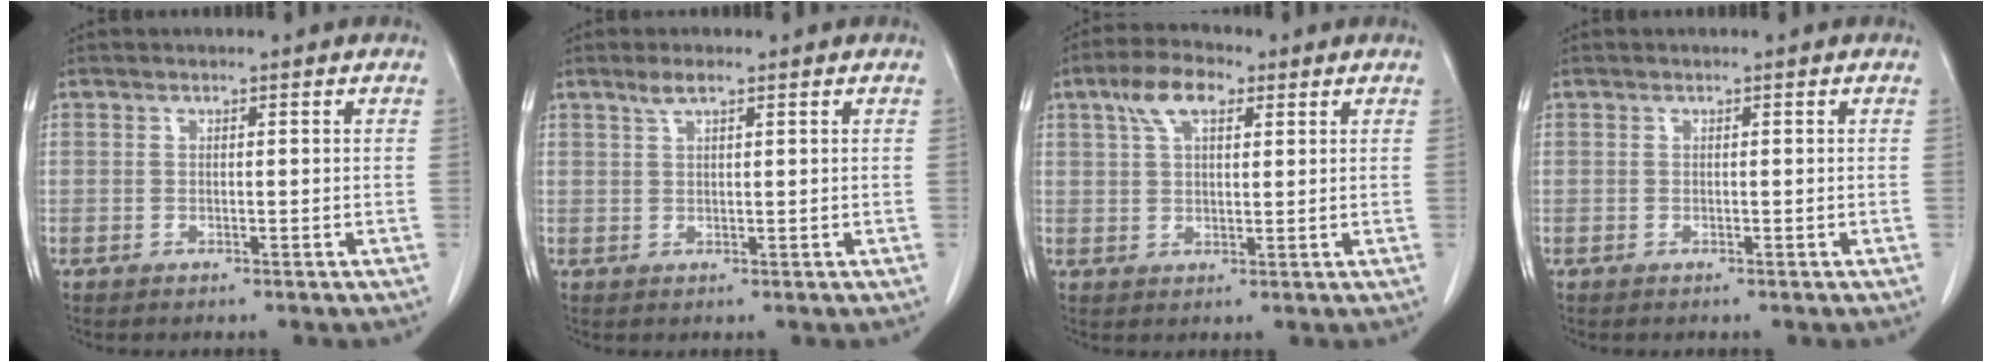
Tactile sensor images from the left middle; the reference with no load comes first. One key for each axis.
{"total": 2.1, "fx": 1.5, "fy": 0.3, "fz": 1.5, "tx": -0.035, "ty": 0.004, "tz": 0.032}
{"total": 6.4, "fx": 3.3, "fy": 2.7, "fz": 4.8, "tx": -0.097, "ty": 0.019, "tz": 0.060}
{"total": 0.0}